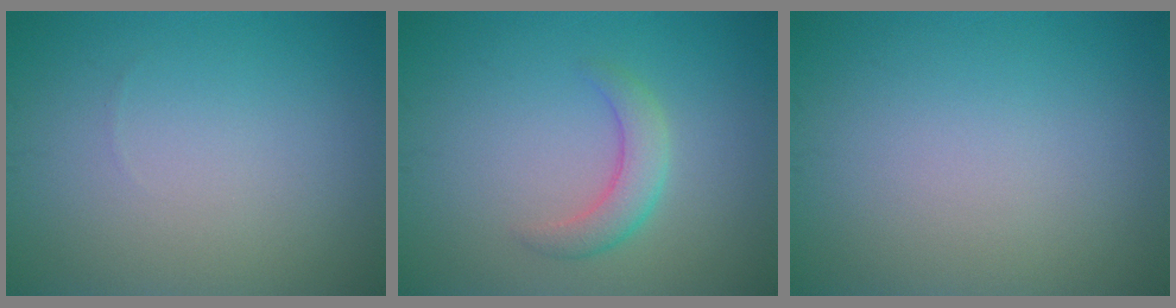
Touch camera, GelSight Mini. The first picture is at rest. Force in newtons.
{"total": 2.6, "press": 2.6, "slide": 0.3}
{"total": 0.0}